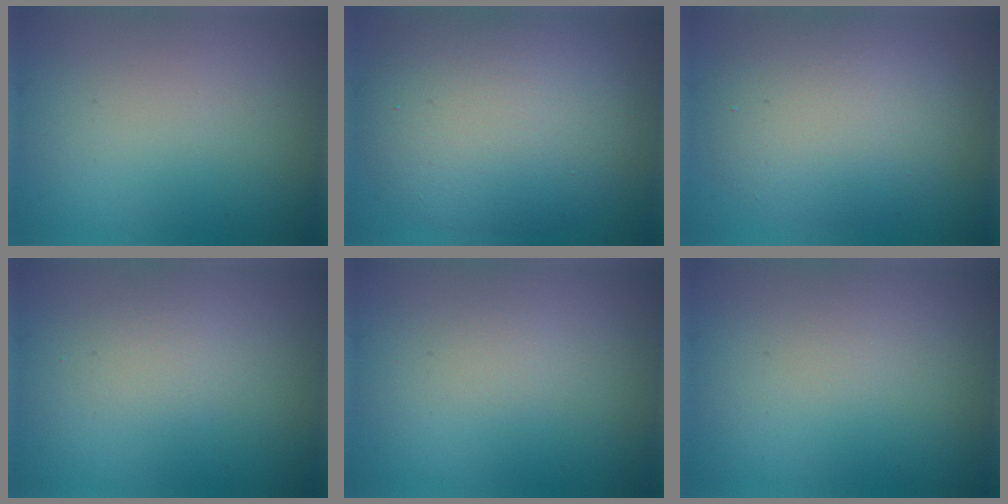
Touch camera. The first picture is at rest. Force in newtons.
{"total": 9.6, "press": 9.6, "slide": 0.2}
{"total": 6.5, "press": 6.5, "slide": 0.6}
{"total": 1.2, "press": 1.2, "slide": 0.0}
{"total": 0.6, "press": 0.6, "slide": 0.1}
{"total": 0.0}